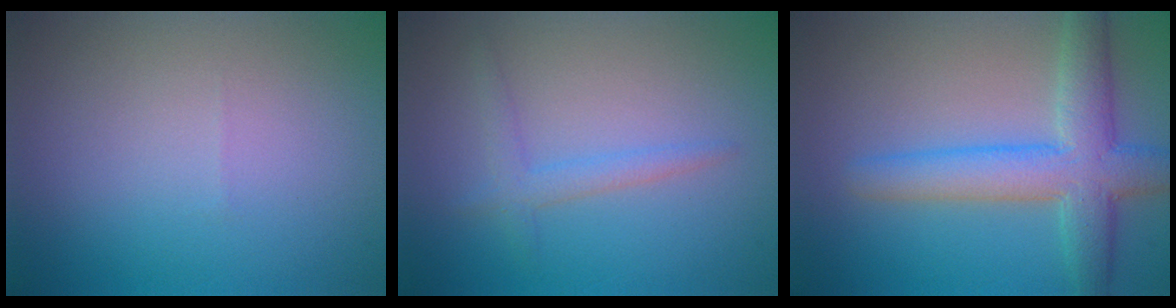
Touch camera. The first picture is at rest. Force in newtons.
{"total": 1.8, "press": 1.8, "slide": 0.1}
{"total": 6.1, "press": 6.0, "slide": 0.3}